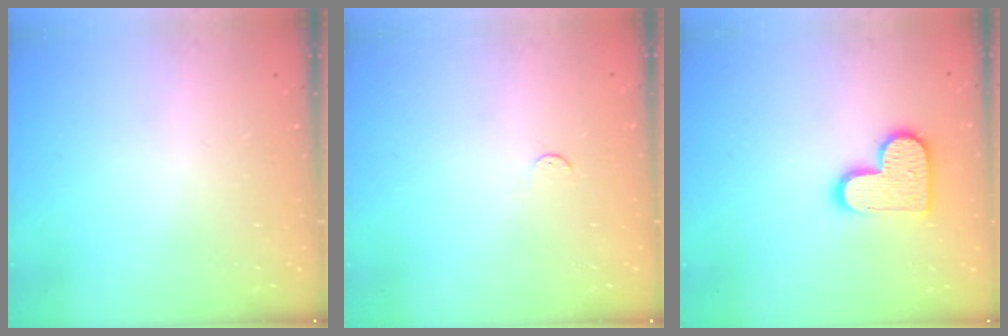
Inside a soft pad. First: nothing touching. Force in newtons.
{"total": 2.9, "press": 2.9, "slide": 0.4}
{"total": 12.5, "press": 12.5, "slide": 0.7}